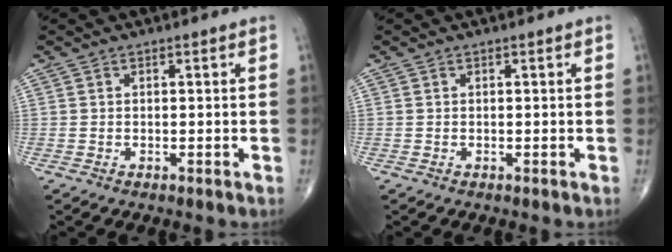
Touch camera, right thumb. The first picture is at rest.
{"total": 0.0}